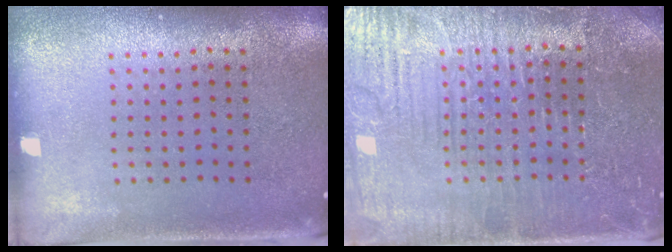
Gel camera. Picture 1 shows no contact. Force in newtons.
{"total": 4.7, "press": 4.6, "slide": 1.1}